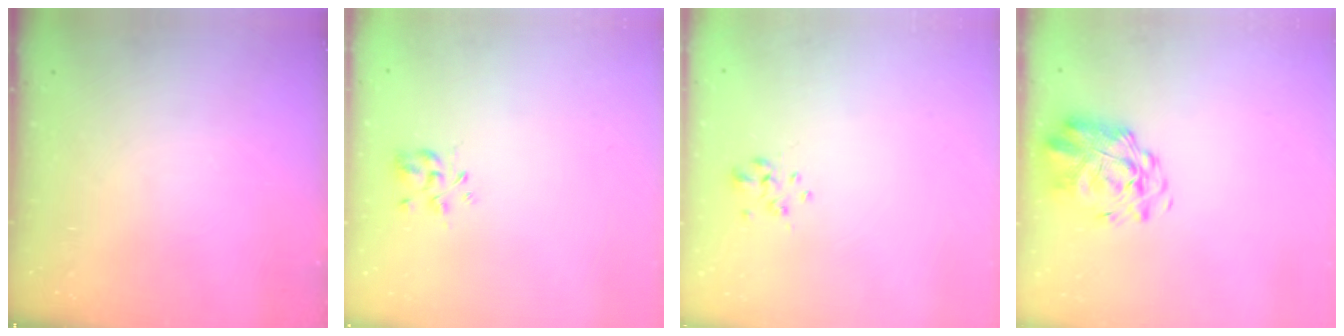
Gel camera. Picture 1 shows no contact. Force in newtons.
{"total": 4.1, "press": 3.9, "slide": 1.4}
{"total": 1.9, "press": 1.7, "slide": 0.8}
{"total": 2.6, "press": 2.1, "slide": 1.6}